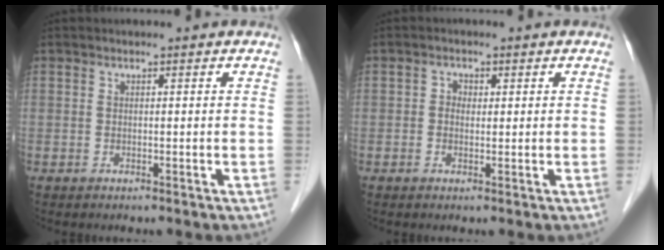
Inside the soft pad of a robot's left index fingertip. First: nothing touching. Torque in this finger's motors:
{"motor_torque": [0.09, -0.02, -0.02, -0.01]}